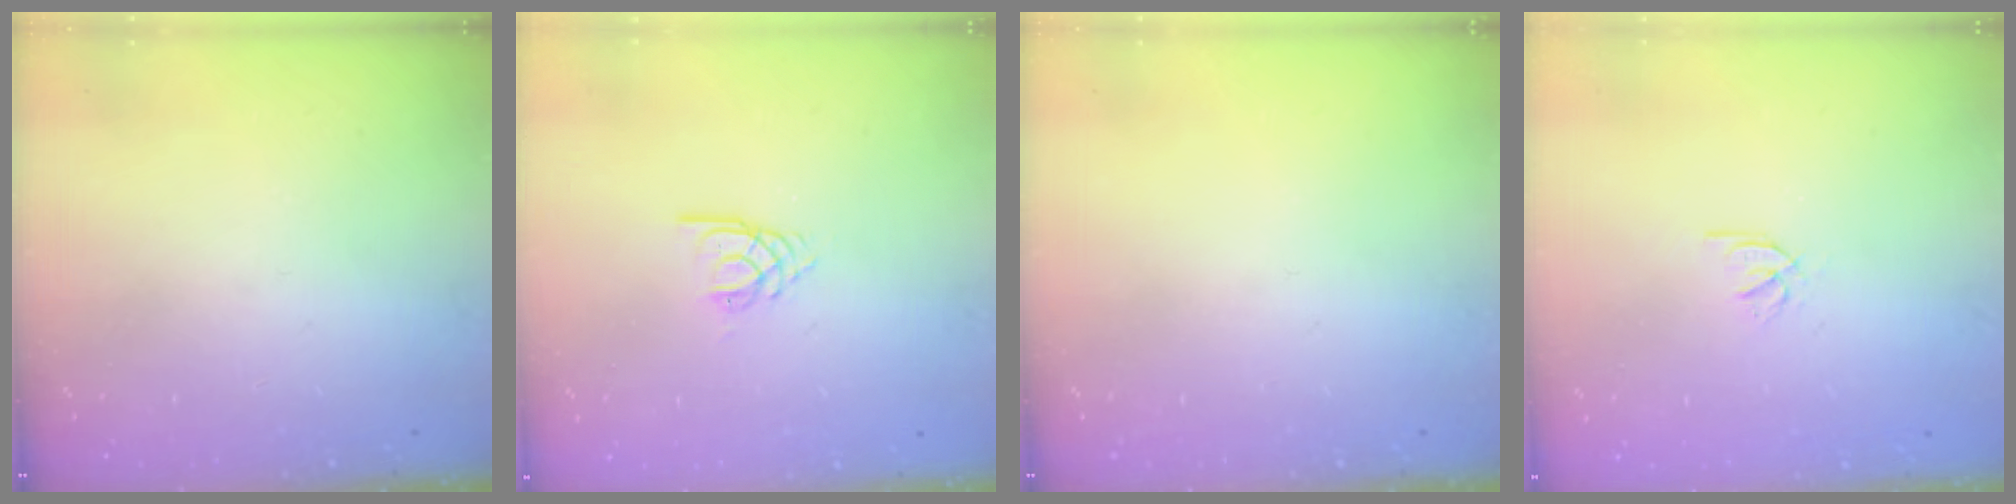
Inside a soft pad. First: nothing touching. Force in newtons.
{"total": 2.8, "press": 2.8, "slide": 0.3}
{"total": 0.0}
{"total": 2.2, "press": 2.2, "slide": 0.2}